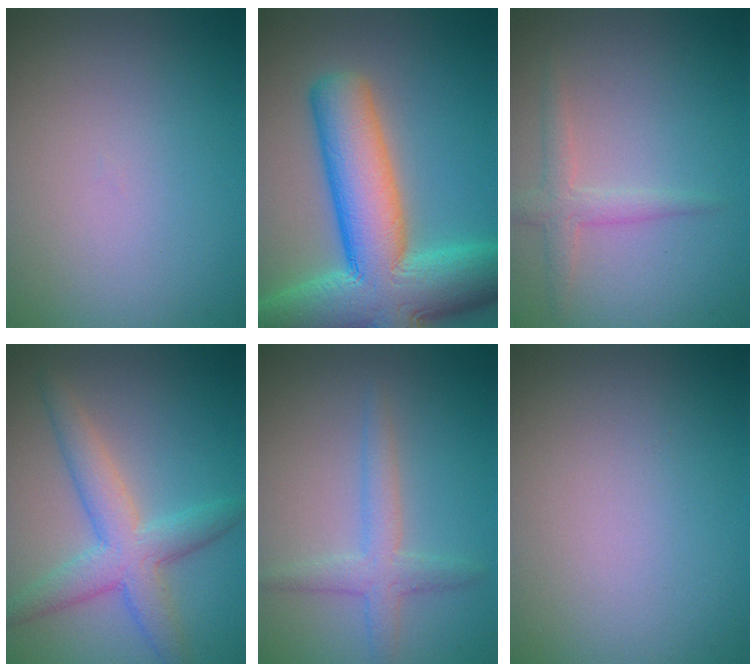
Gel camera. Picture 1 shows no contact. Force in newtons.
{"total": 13.5, "press": 13.5, "slide": 0.7}
{"total": 1.9, "press": 1.9, "slide": 0.1}
{"total": 4.8, "press": 4.8, "slide": 0.1}
{"total": 2.5, "press": 2.5, "slide": 0.0}
{"total": 0.0}